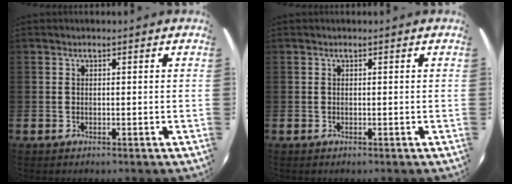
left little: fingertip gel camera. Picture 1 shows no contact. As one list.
[{"total": 0.0}]